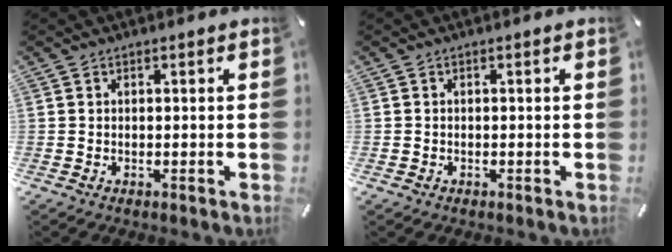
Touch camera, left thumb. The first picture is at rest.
{"total": 0.6, "force": [-0.2, 0.5, 0.2], "torque": [-0.002, 0.003, -0.007]}